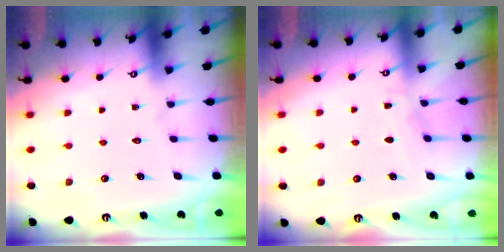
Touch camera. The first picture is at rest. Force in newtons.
{"total": 4.7, "press": 4.7, "slide": 0.6}